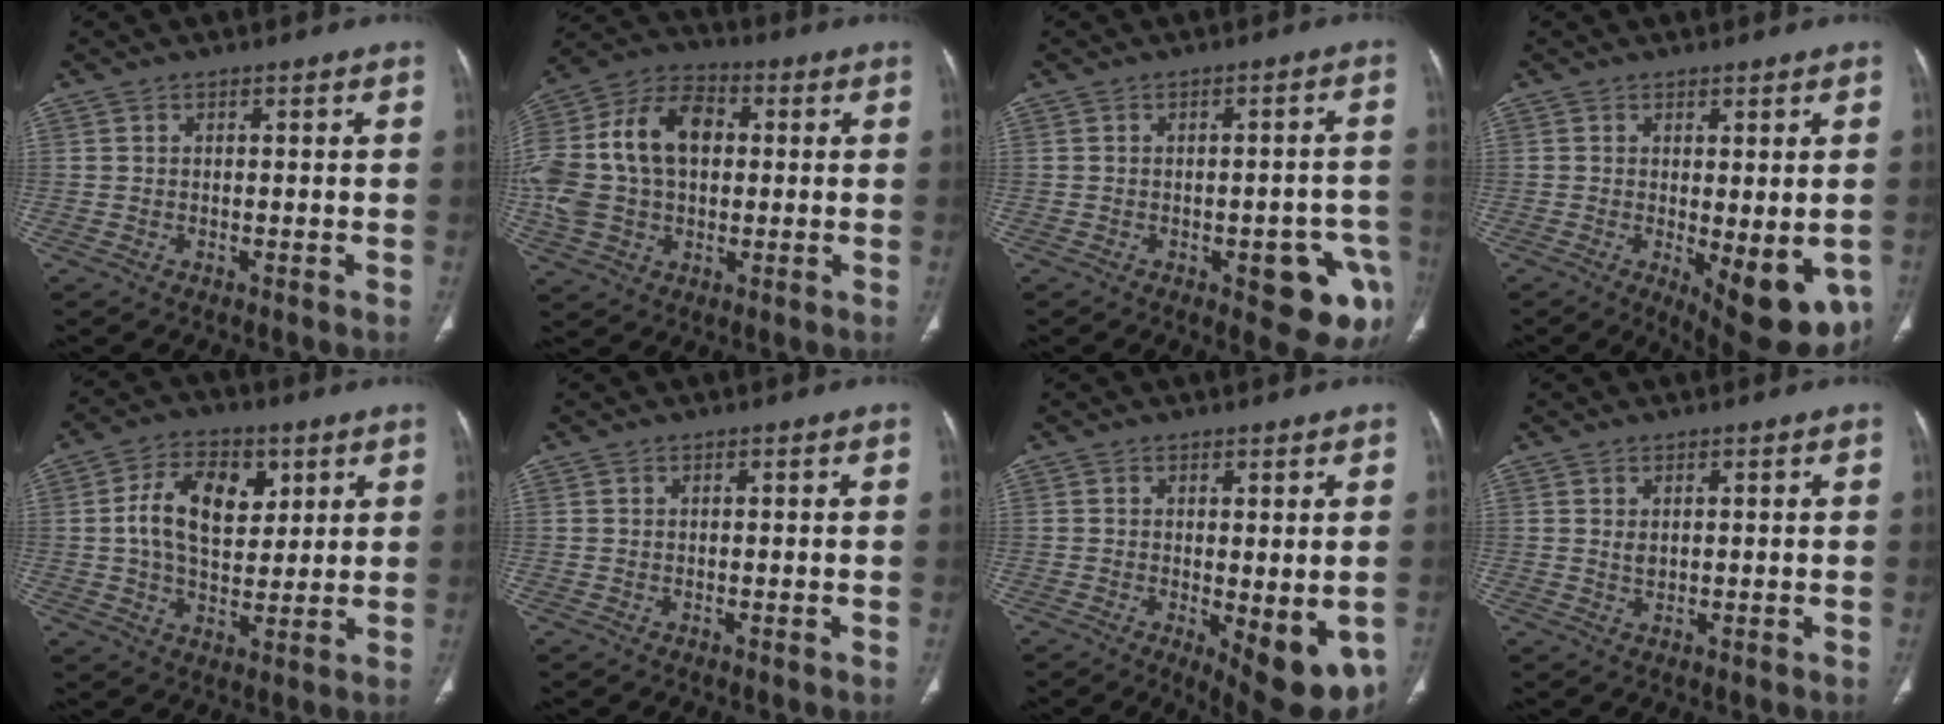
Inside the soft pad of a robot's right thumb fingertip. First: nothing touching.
{"total": 20.6, "force": [1.6, 13.9, 15.1], "torque": [-0.316, 0.027, 0.027]}
{"total": 11.6, "force": [-4.6, 4.6, 9.6], "torque": [-0.083, 0.021, -0.045]}
{"total": 12.4, "force": [-3.6, 4.7, 10.9], "torque": [-0.125, -0.022, -0.033]}
{"total": 12.1, "force": [3.3, 7.6, 8.8], "torque": [-0.119, -0.006, 0.057]}
{"total": 0.0}
{"total": 10.7, "force": [-2.8, 4.0, 9.5], "torque": [-0.110, -0.022, -0.025]}
{"total": 1.4, "force": [0.6, 0.8, 1.0], "torque": [-0.018, -0.004, 0.015]}